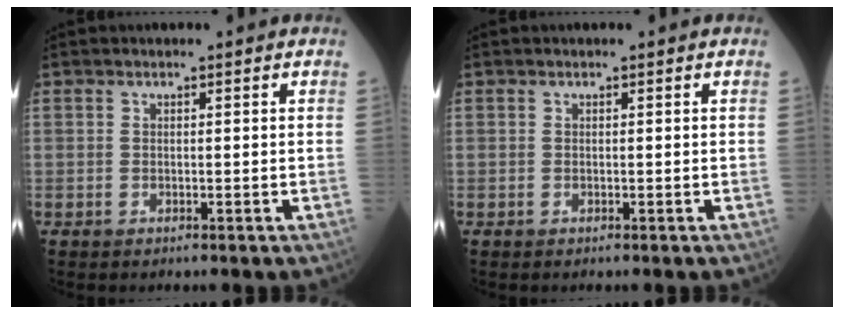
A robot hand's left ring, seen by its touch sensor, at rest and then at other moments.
{"total": 0.0}